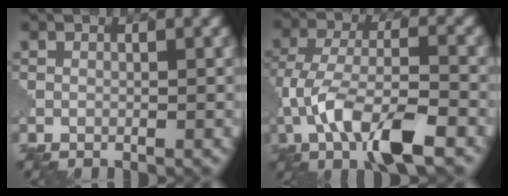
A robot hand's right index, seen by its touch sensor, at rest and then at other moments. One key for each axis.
{"total": 8.2, "fx": -3.7, "fy": 2.7, "fz": 6.7, "tx": -0.134, "ty": 0.001, "tz": -0.077}